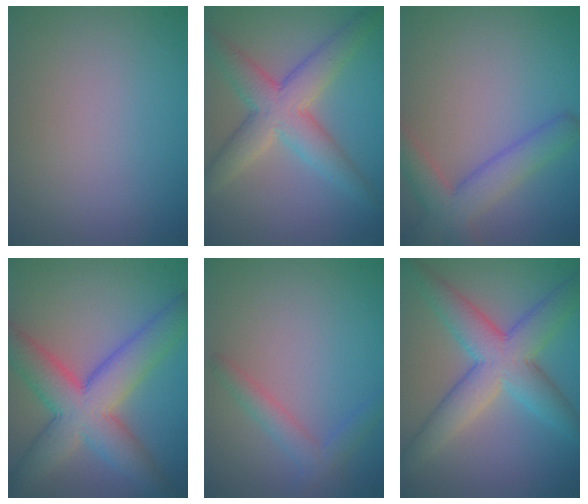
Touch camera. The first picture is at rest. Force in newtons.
{"total": 5.9, "press": 5.9, "slide": 0.2}
{"total": 4.7, "press": 4.7, "slide": 0.3}
{"total": 8.7, "press": 8.7, "slide": 0.5}
{"total": 2.2, "press": 2.2, "slide": 0.0}
{"total": 7.1, "press": 7.1, "slide": 0.2}